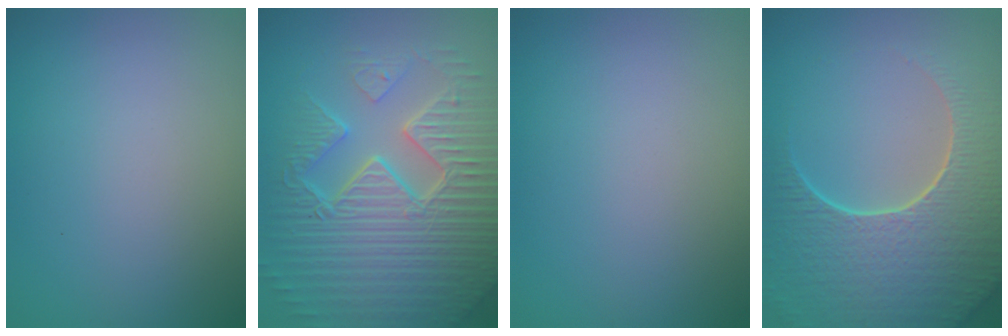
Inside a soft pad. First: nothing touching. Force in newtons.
{"total": 11.1, "press": 7.2, "slide": 8.5}
{"total": 0.0}
{"total": 9.4, "press": 6.7, "slide": 6.6}